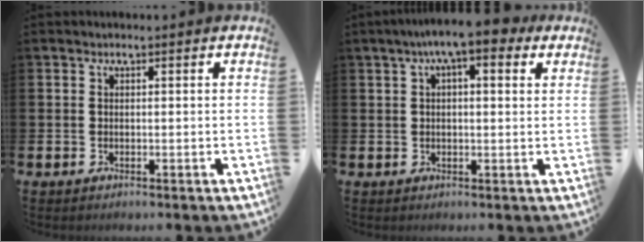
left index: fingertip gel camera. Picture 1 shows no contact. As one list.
[{"total": 6.4, "force": [4.2, 1.7, 4.5], "torque": [-0.070, -0.008, 0.068]}]